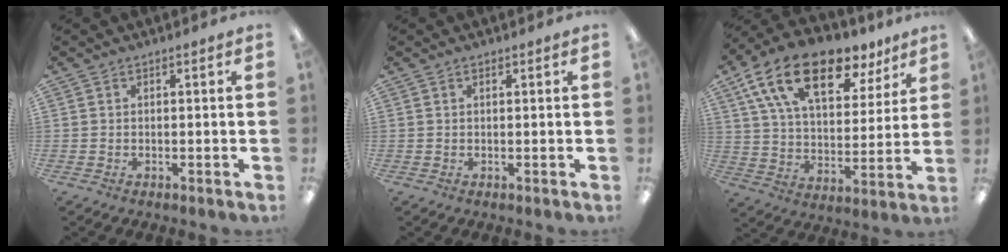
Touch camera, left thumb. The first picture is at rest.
{"total": 0.0}
{"total": 19.8, "force": [12.3, 9.7, 12.0], "torque": [-0.215, -0.060, 0.217]}